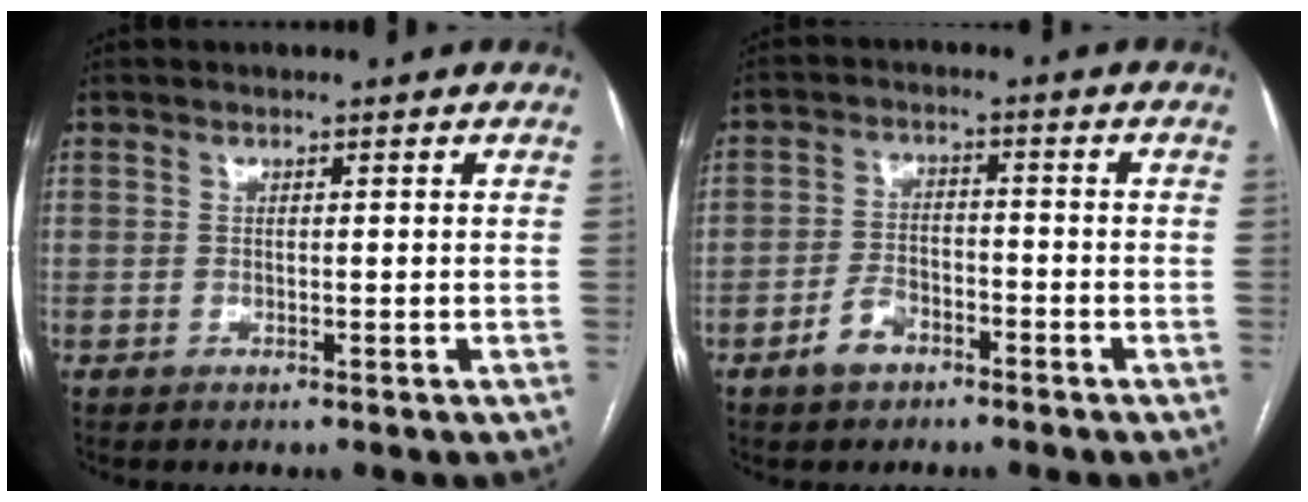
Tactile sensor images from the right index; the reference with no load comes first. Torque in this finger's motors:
{"motor_torque": [0.55, -0.49, 0.06, 0.03]}